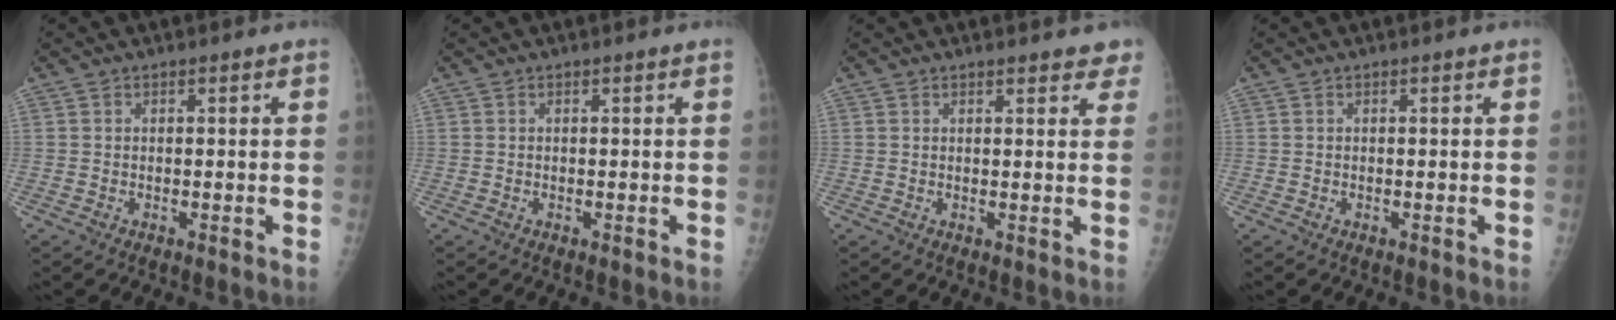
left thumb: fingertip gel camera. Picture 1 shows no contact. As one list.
[{"total": 0.0}, {"total": 4.8, "force": [4.1, 1.5, 2.1], "torque": [0.004, -0.012, 0.038]}, {"total": 0.0}]